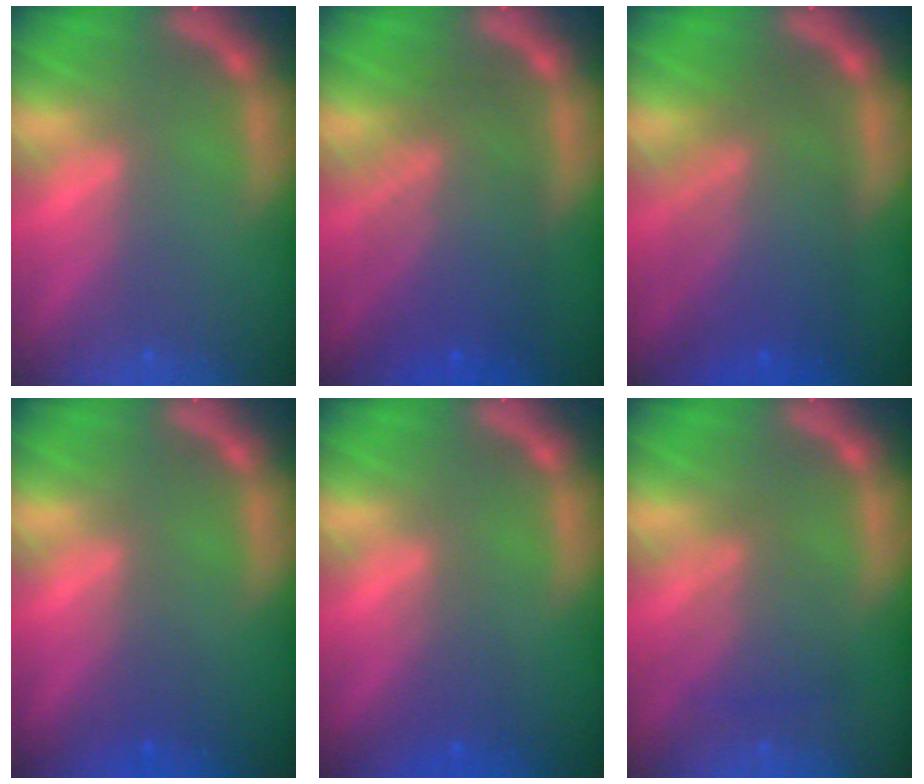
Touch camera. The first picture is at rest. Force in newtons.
{"total": 8.1}
{"total": 8.5}
{"total": 1.5}
{"total": 1.9}
{"total": 3.5}